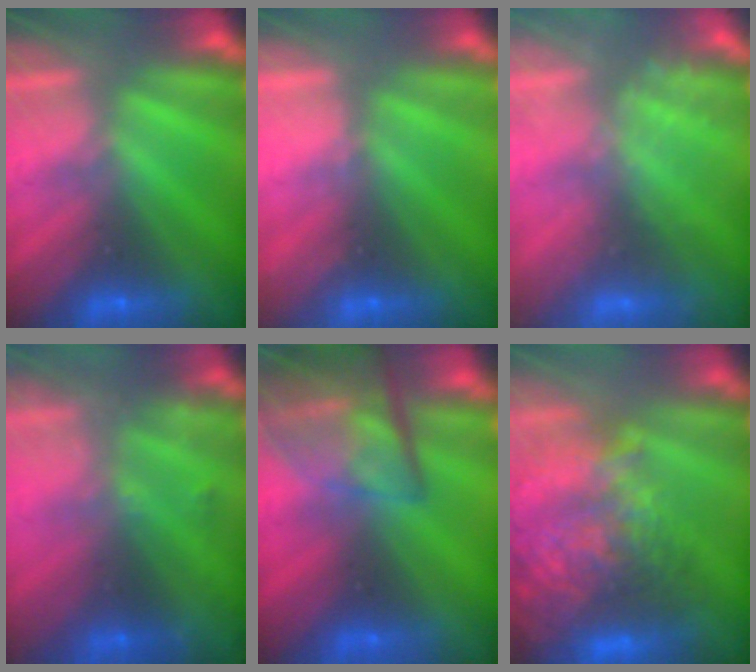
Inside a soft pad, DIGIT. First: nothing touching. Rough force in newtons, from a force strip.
{"total": 2.3}
{"total": 2.4}
{"total": 2.0}
{"total": 9.0}
{"total": 11.6}